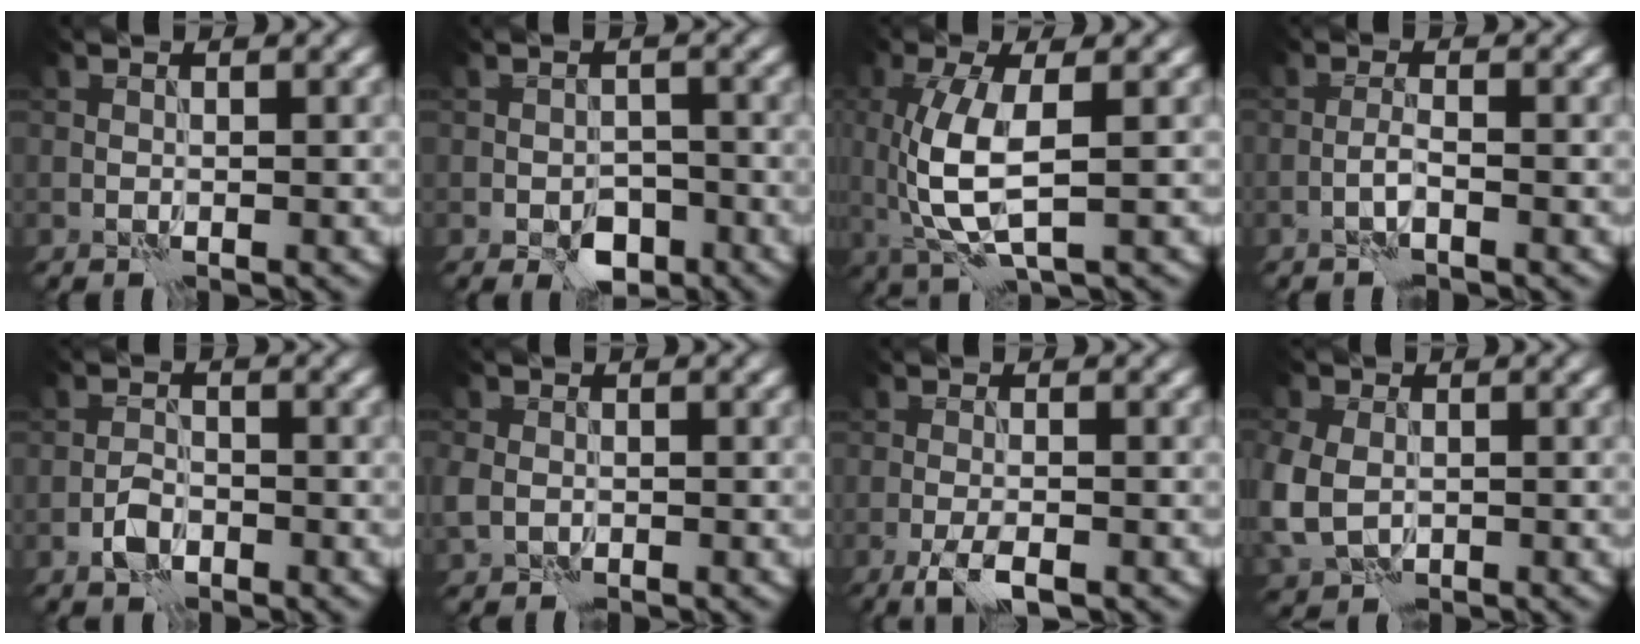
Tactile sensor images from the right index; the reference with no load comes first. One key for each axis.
{"total": 3.3, "fx": -1.9, "fy": 2.0, "fz": 1.8, "tx": -0.017, "ty": -0.002, "tz": -0.034}
{"total": 5.9, "fx": 0.2, "fy": 2.1, "fz": 5.5, "tx": -0.134, "ty": -0.006, "tz": 0.007}
{"total": 1.3, "fx": -0.8, "fy": 0.0, "fz": 1.0, "tx": -0.021, "ty": 0.006, "tz": -0.020}
{"total": 2.3, "fx": -1.3, "fy": 1.4, "fz": 1.4, "tx": -0.023, "ty": 0.006, "tz": -0.028}
{"total": 2.6, "fx": -0.6, "fy": 2.1, "fz": 1.3, "tx": -0.036, "ty": -0.008, "tz": -0.015}
{"total": 2.9, "fx": -1.7, "fy": 0.6, "fz": 2.3, "tx": -0.050, "ty": 0.001, "tz": -0.037}
{"total": 6.7, "fx": -1.0, "fy": 5.2, "fz": 4.0, "tx": -0.112, "ty": -0.016, "tz": -0.013}